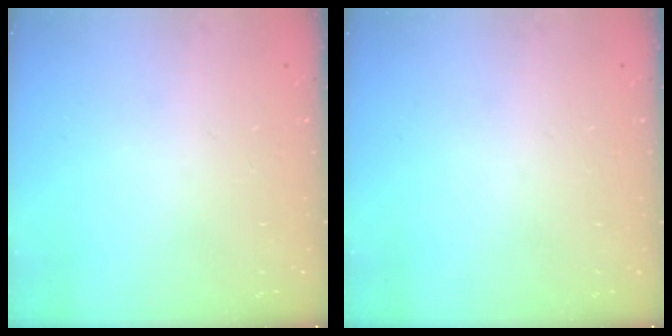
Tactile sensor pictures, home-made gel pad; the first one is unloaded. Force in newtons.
{"total": 0.0}